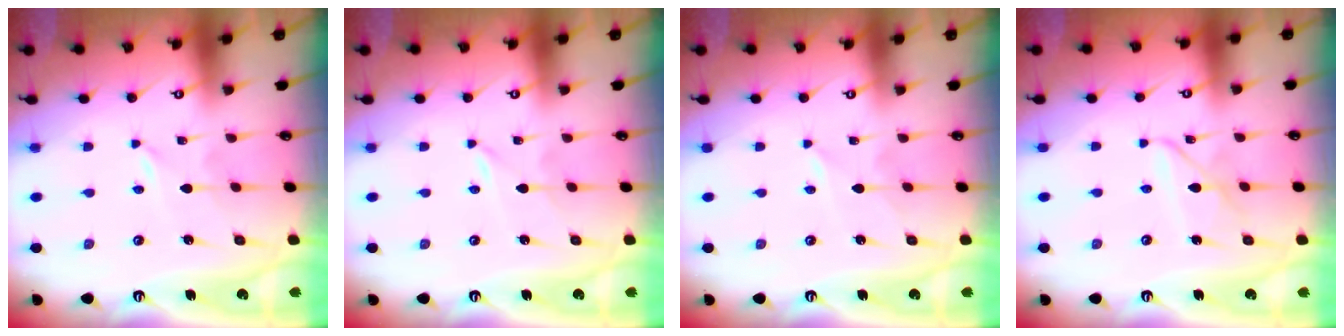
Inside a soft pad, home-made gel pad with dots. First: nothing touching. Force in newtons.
{"total": 0.0}
{"total": 1.6, "press": 1.5, "slide": 0.2}
{"total": 5.0, "press": 5.0, "slide": 0.4}